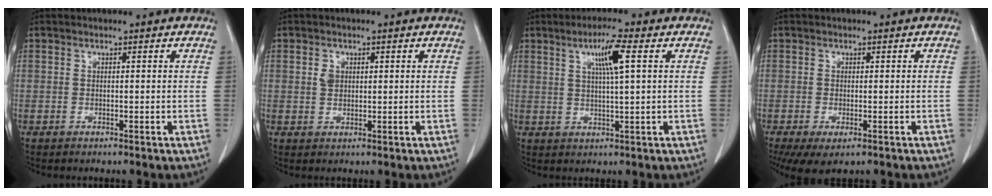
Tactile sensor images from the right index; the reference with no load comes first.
{"total": 2.0, "force": [0.5, 1.5, 1.1], "torque": [-0.021, 0.003, 0.011]}
{"total": 5.8, "force": [2.1, -0.2, 5.4], "torque": [-0.095, 0.003, 0.036]}
{"total": 5.7, "force": [-3.5, 2.1, 4.0], "torque": [-0.060, -0.017, -0.054]}